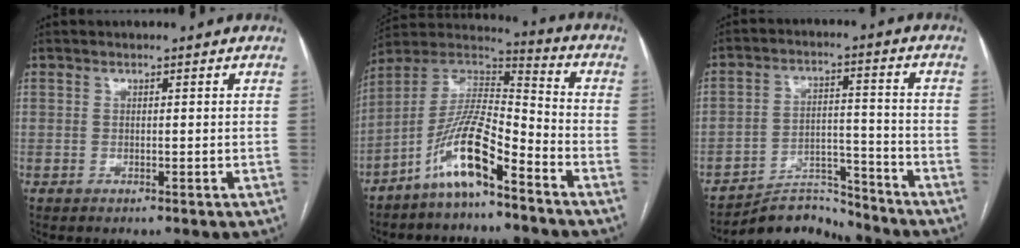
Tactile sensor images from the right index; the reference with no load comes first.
{"total": 12.2, "force": [-7.4, 2.3, 9.4], "torque": [-0.186, 0.017, -0.138]}
{"total": 7.7, "force": [-7.5, 1.4, -0.9], "torque": [0.023, 0.032, -0.126]}